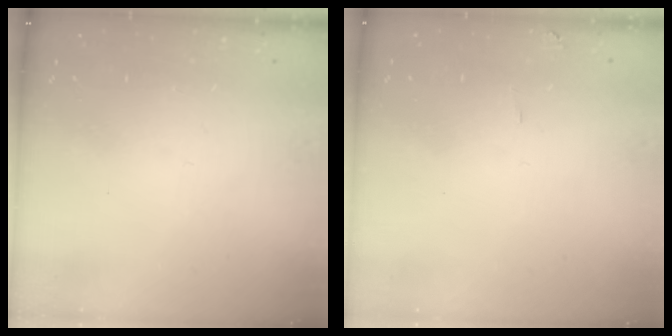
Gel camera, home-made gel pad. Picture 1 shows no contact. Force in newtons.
{"total": 2.6, "press": 2.5, "slide": 0.5}